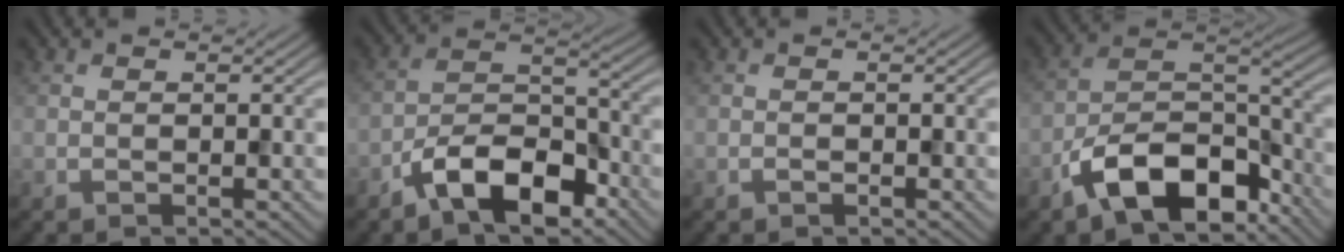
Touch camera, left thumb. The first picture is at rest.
{"total": 9.2, "force": [-5.9, 3.9, 5.9], "torque": [-0.097, 0.009, -0.127]}
{"total": 0.5, "force": [-0.4, 0.2, 0.3], "torque": [-0.005, 0.000, -0.006]}
{"total": 12.4, "force": [-7.7, 5.7, 7.9], "torque": [-0.137, -0.006, -0.154]}